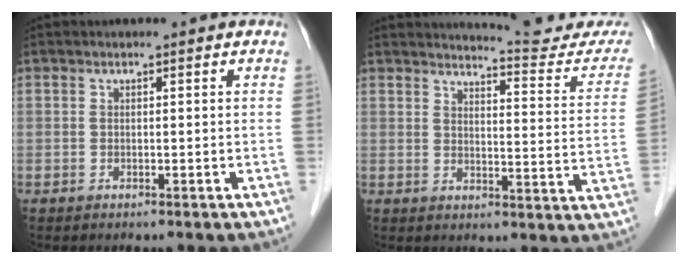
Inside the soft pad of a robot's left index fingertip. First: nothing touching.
{"total": 13.6, "force": [13.4, 0.3, 2.2], "torque": [-0.017, -0.077, 0.144]}